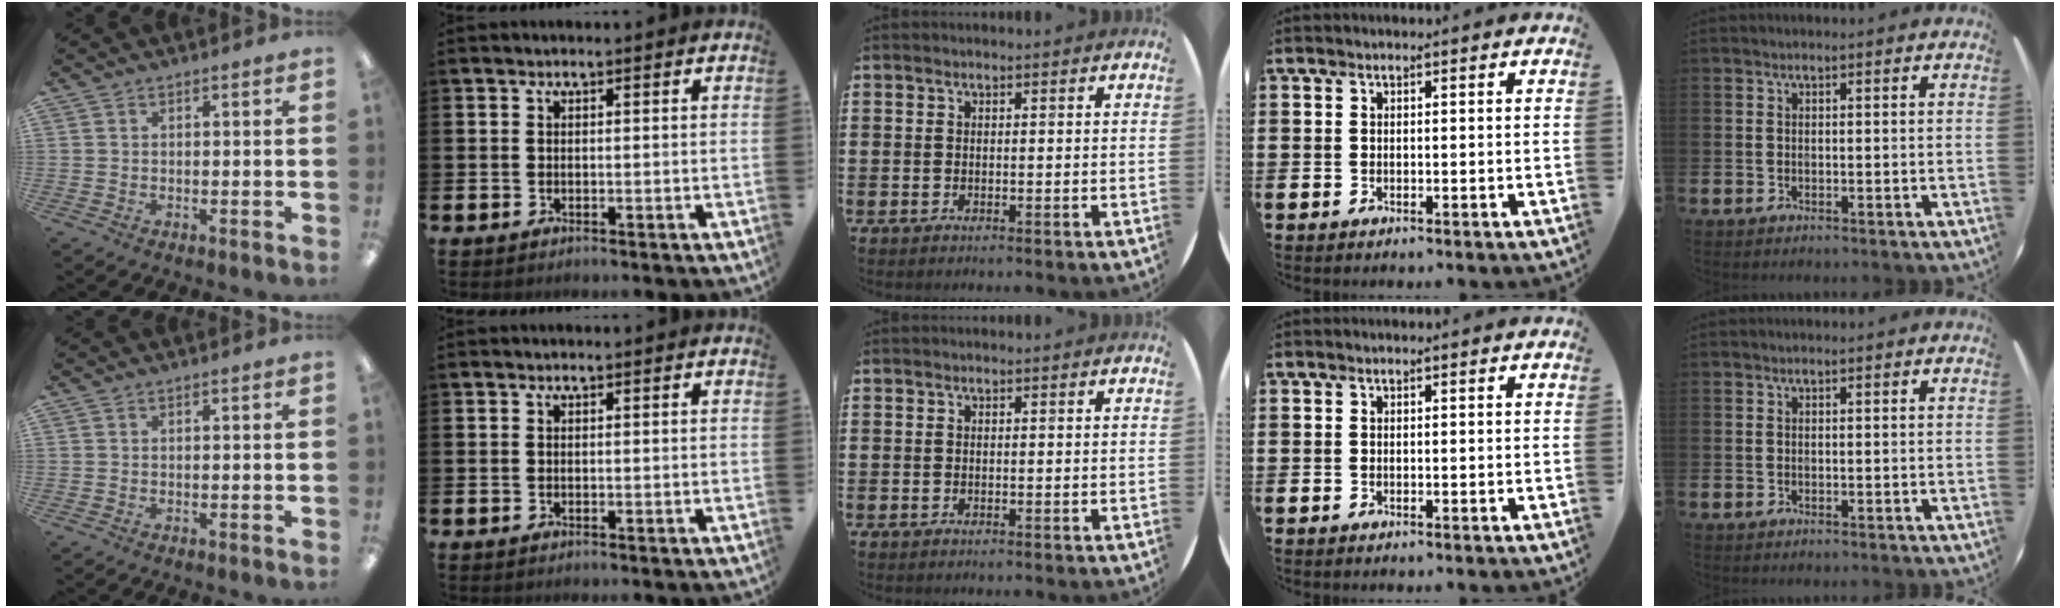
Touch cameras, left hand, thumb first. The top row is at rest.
{}